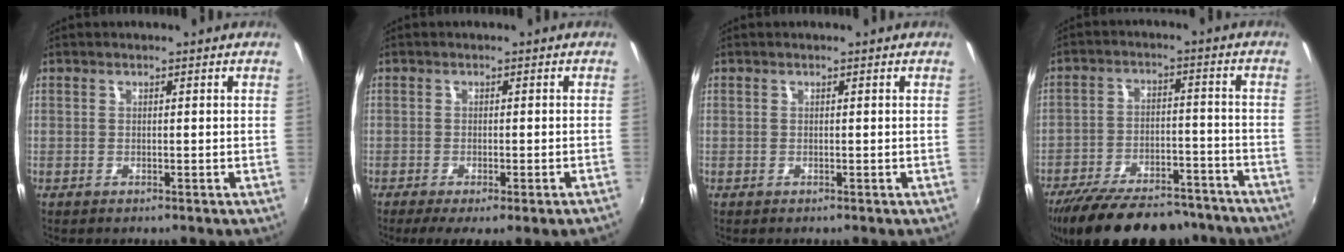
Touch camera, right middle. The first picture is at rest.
{"total": 6.0, "force": [-3.9, 0.1, 4.5], "torque": [-0.077, -0.026, -0.053]}
{"total": 0.0}
{"total": 23.0, "force": [-19.2, 8.1, 9.8], "torque": [-0.197, -0.001, -0.265]}